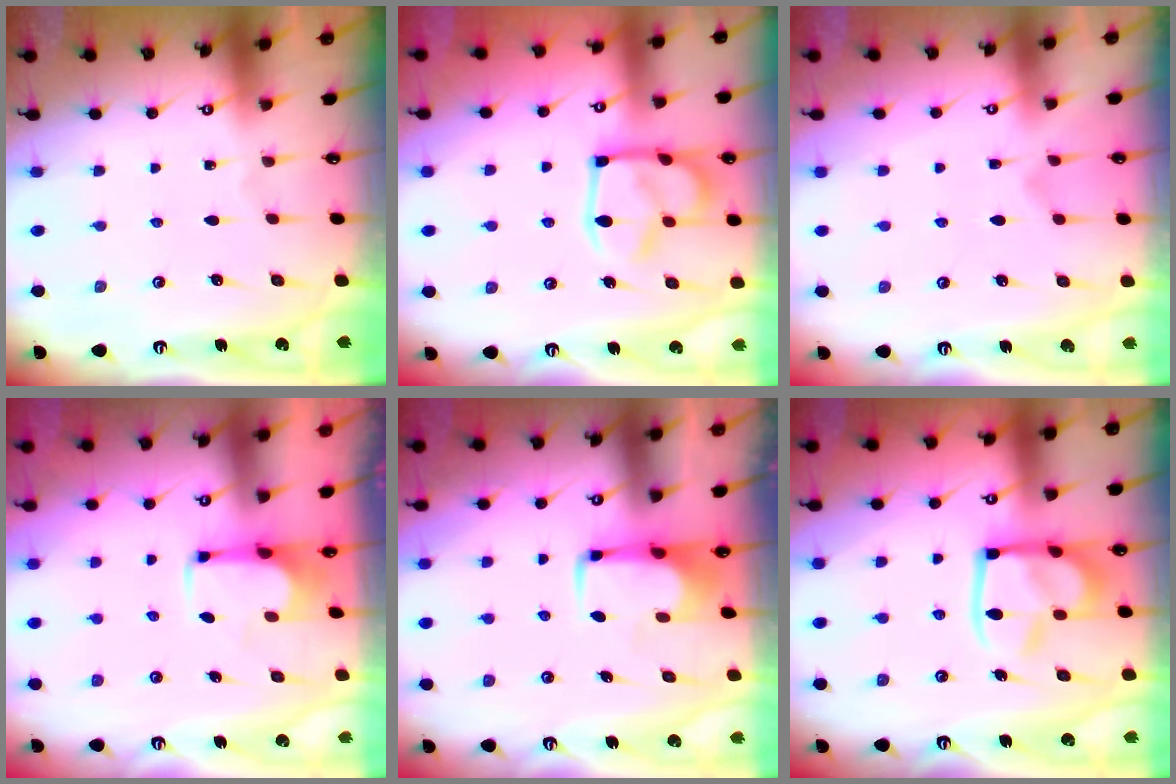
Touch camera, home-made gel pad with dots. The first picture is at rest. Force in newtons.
{"total": 9.0, "press": 8.9, "slide": 1.2}
{"total": 2.1, "press": 1.9, "slide": 1.0}
{"total": 3.7, "press": 3.6, "slide": 0.8}
{"total": 1.6, "press": 1.5, "slide": 0.5}
{"total": 14.9, "press": 14.8, "slide": 1.8}